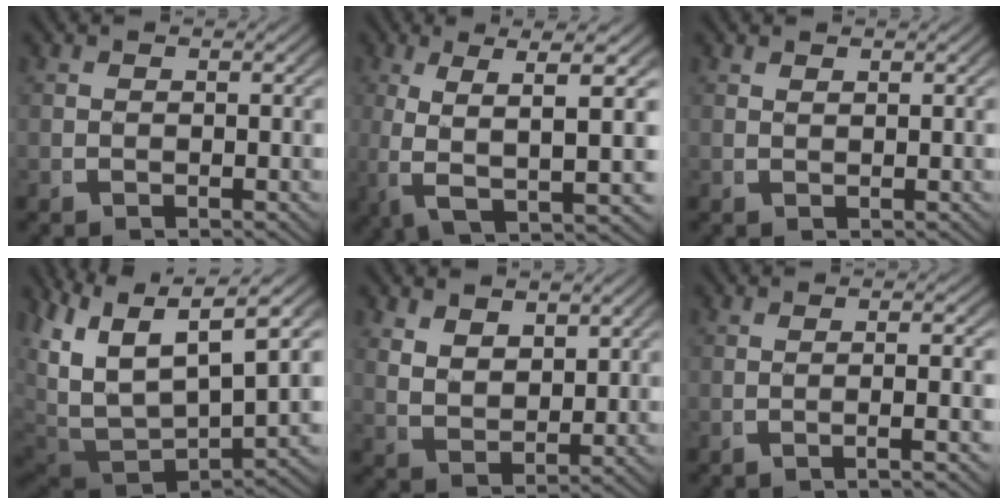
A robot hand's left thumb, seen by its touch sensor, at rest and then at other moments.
{"total": 10.0, "force": [-0.5, 4.2, 9.0], "torque": [-0.166, -0.021, 0.008]}
{"total": 0.7, "force": [0.7, -0.1, 0.1], "torque": [-0.001, -0.001, 0.019]}
{"total": 15.7, "force": [-0.6, 11.6, 10.6], "torque": [-0.251, -0.070, 0.013]}
{"total": 3.5, "force": [1.9, 2.1, 1.9], "torque": [-0.039, -0.016, 0.050]}
{"total": 2.7, "force": [-1.0, -0.2, 2.5], "torque": [-0.044, 0.009, -0.019]}